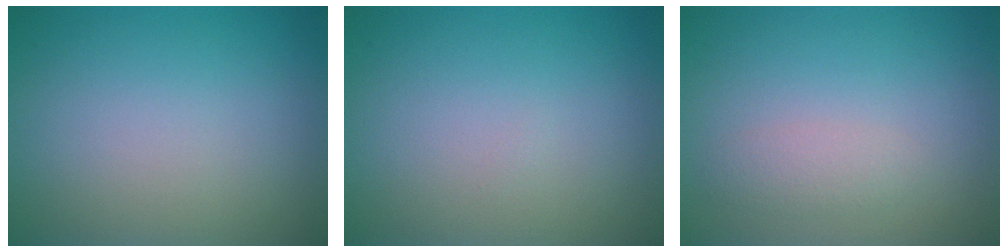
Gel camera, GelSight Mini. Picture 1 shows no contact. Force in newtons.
{"total": 0.0}
{"total": 1.4, "press": 1.4, "slide": 0.1}